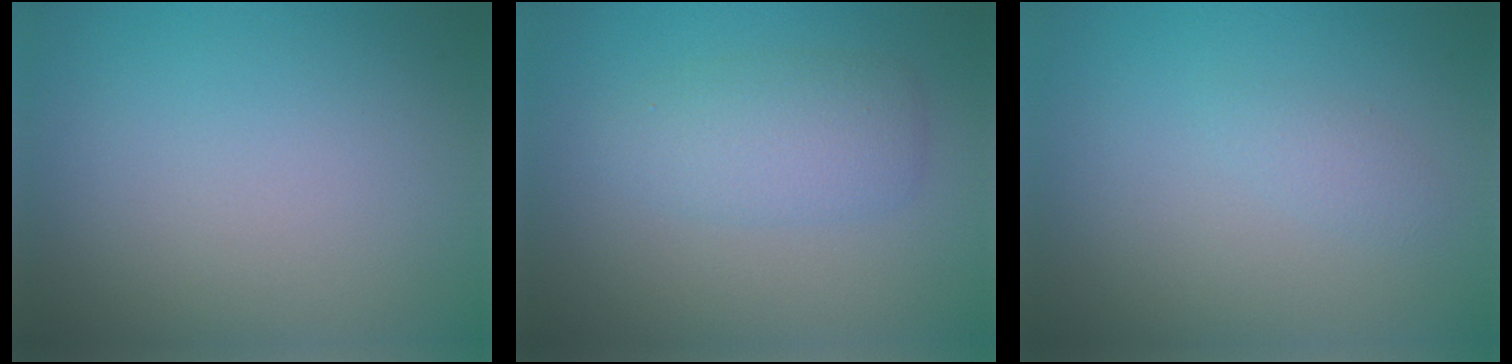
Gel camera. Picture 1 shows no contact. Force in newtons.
{"total": 3.3, "press": 3.3, "slide": 0.1}
{"total": 1.1, "press": 1.1, "slide": 0.0}